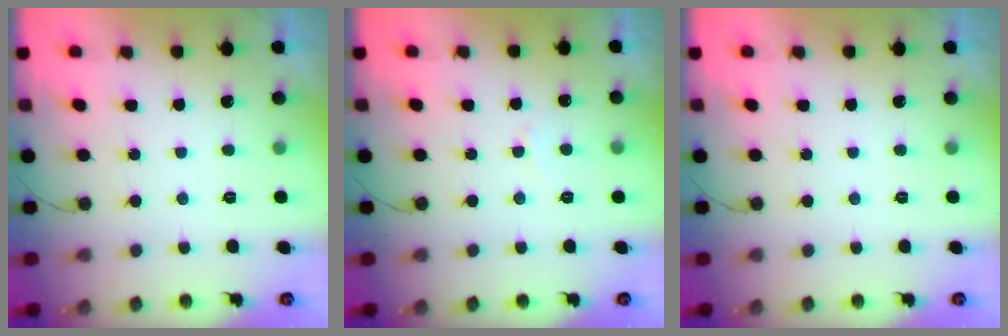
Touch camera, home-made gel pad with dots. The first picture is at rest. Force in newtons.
{"total": 3.0, "press": 3.0, "slide": 0.3}
{"total": 0.0}